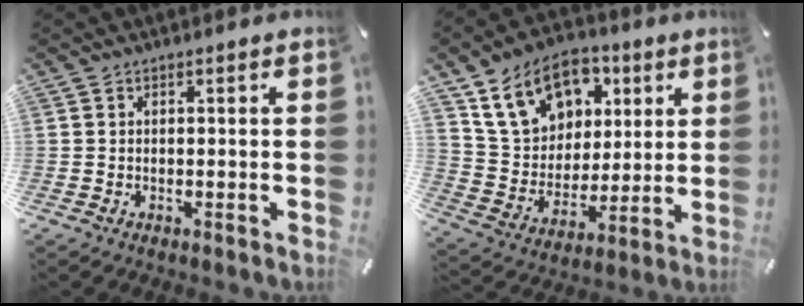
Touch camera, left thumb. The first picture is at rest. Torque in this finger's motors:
{"motor_torque": [2.41, 2.39, 1.42, -1.35, 0.19]}